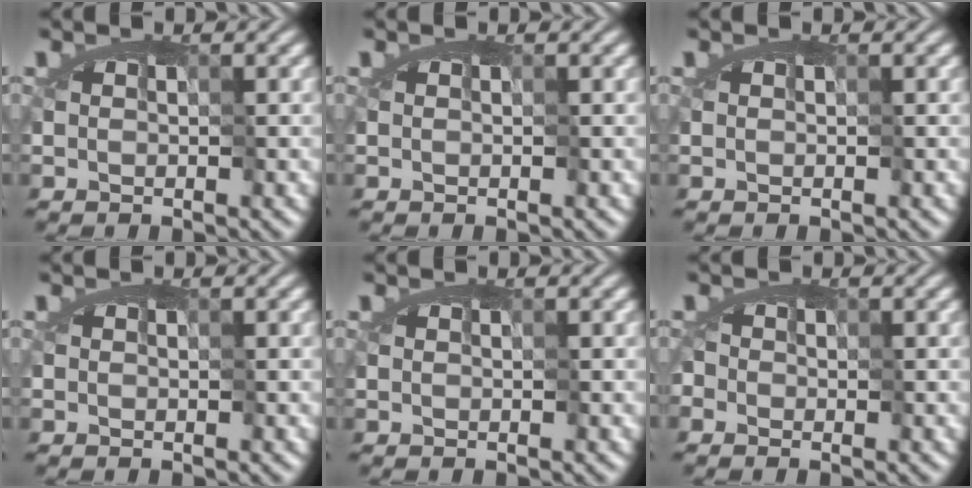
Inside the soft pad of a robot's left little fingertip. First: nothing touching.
{"total": 0.0}
{"total": 0.0}
{"total": 0.0}
{"total": 0.0}
{"total": 1.4, "force": [0.5, 1.1, 0.7], "torque": [-0.021, 0.001, 0.011]}